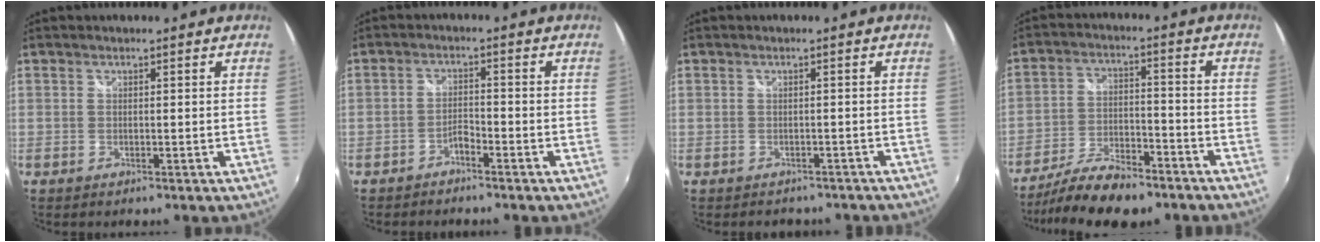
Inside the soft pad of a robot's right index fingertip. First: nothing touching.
{"total": 2.1, "force": [-1.9, 0.6, 0.8], "torque": [-0.020, 0.007, -0.034]}
{"total": 3.8, "force": [-2.9, 2.3, 0.9], "torque": [-0.008, 0.002, -0.033]}
{"total": 14.3, "force": [-11.4, 4.7, 7.3], "torque": [-0.159, -0.021, -0.194]}